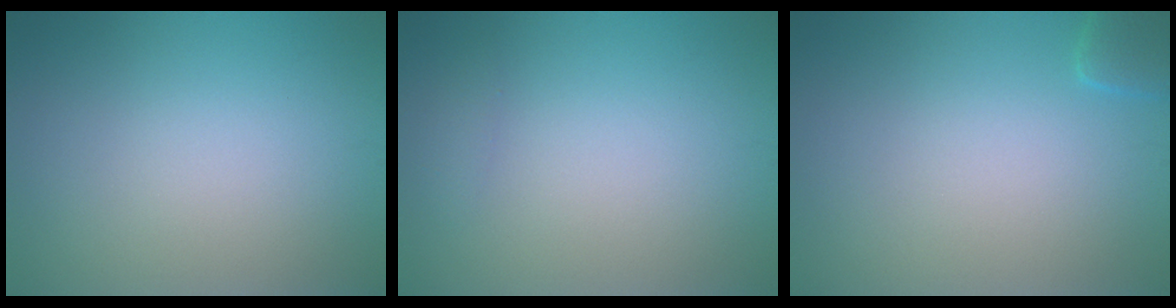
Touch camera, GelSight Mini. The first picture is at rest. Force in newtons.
{"total": 0.5, "press": 0.5, "slide": 0.1}
{"total": 1.7, "press": 1.7, "slide": 0.2}